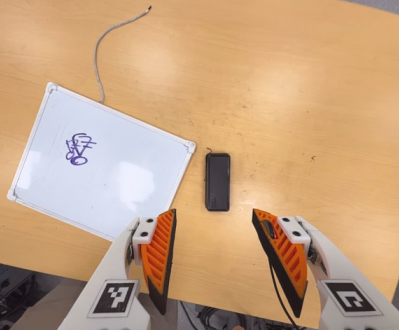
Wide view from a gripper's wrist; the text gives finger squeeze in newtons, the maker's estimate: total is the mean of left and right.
{"total": 0.0}